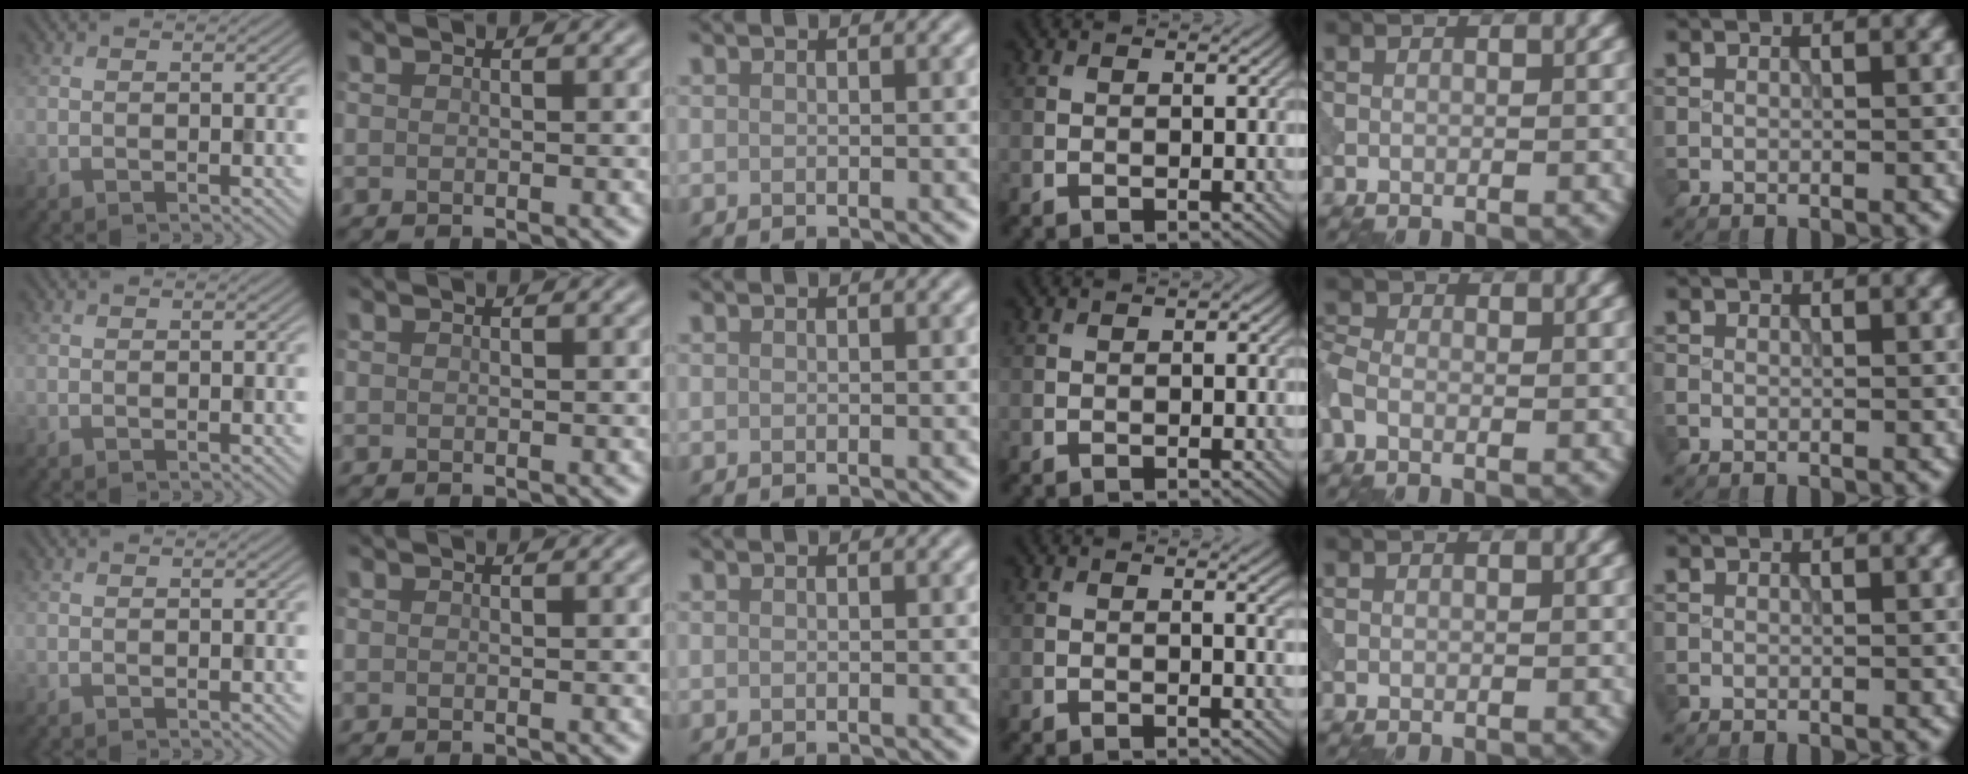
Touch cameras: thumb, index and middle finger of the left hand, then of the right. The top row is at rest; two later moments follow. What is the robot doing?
{"motion": "dispense", "object": "syringe"}